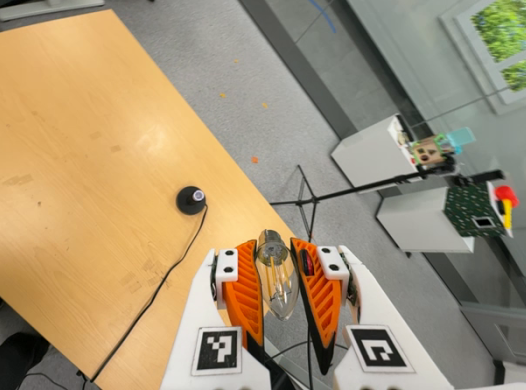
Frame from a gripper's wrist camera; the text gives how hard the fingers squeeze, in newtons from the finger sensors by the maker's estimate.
{"total": 23.9, "left": 24.8, "right": 22.9}